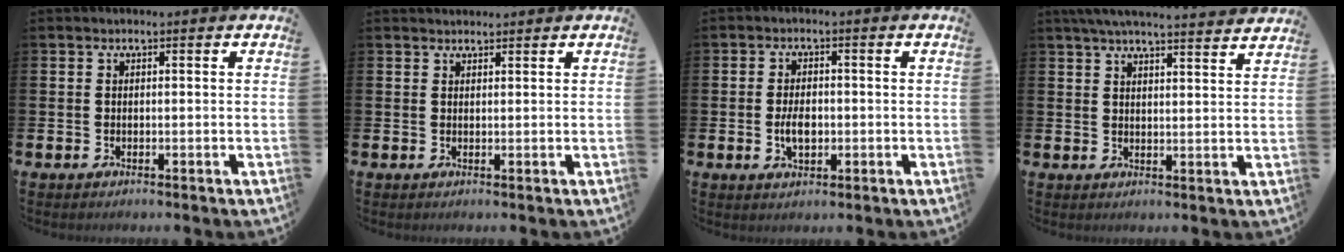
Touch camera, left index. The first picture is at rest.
{"total": 1.4, "force": [1.3, 0.4, 0.0], "torque": [0.010, -0.003, 0.022]}
{"total": 3.5, "force": [-0.4, 2.0, 2.8], "torque": [-0.033, -0.004, -0.011]}
{"total": 5.1, "force": [4.8, -0.1, 1.5], "torque": [-0.038, -0.022, 0.086]}